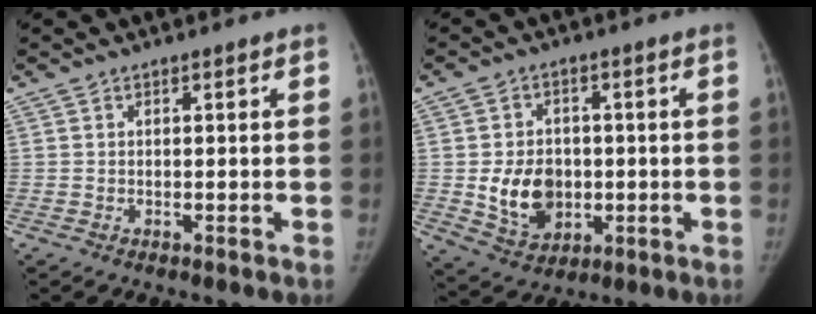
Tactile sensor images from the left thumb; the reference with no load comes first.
{"total": 10.2, "force": [-1.0, 7.9, 6.3], "torque": [-0.074, -0.004, -0.003]}